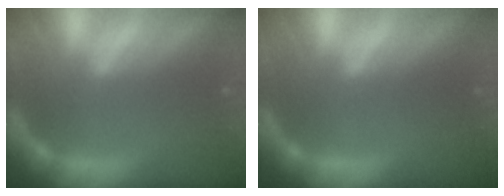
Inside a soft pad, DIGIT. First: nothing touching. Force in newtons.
{"total": 0.0}